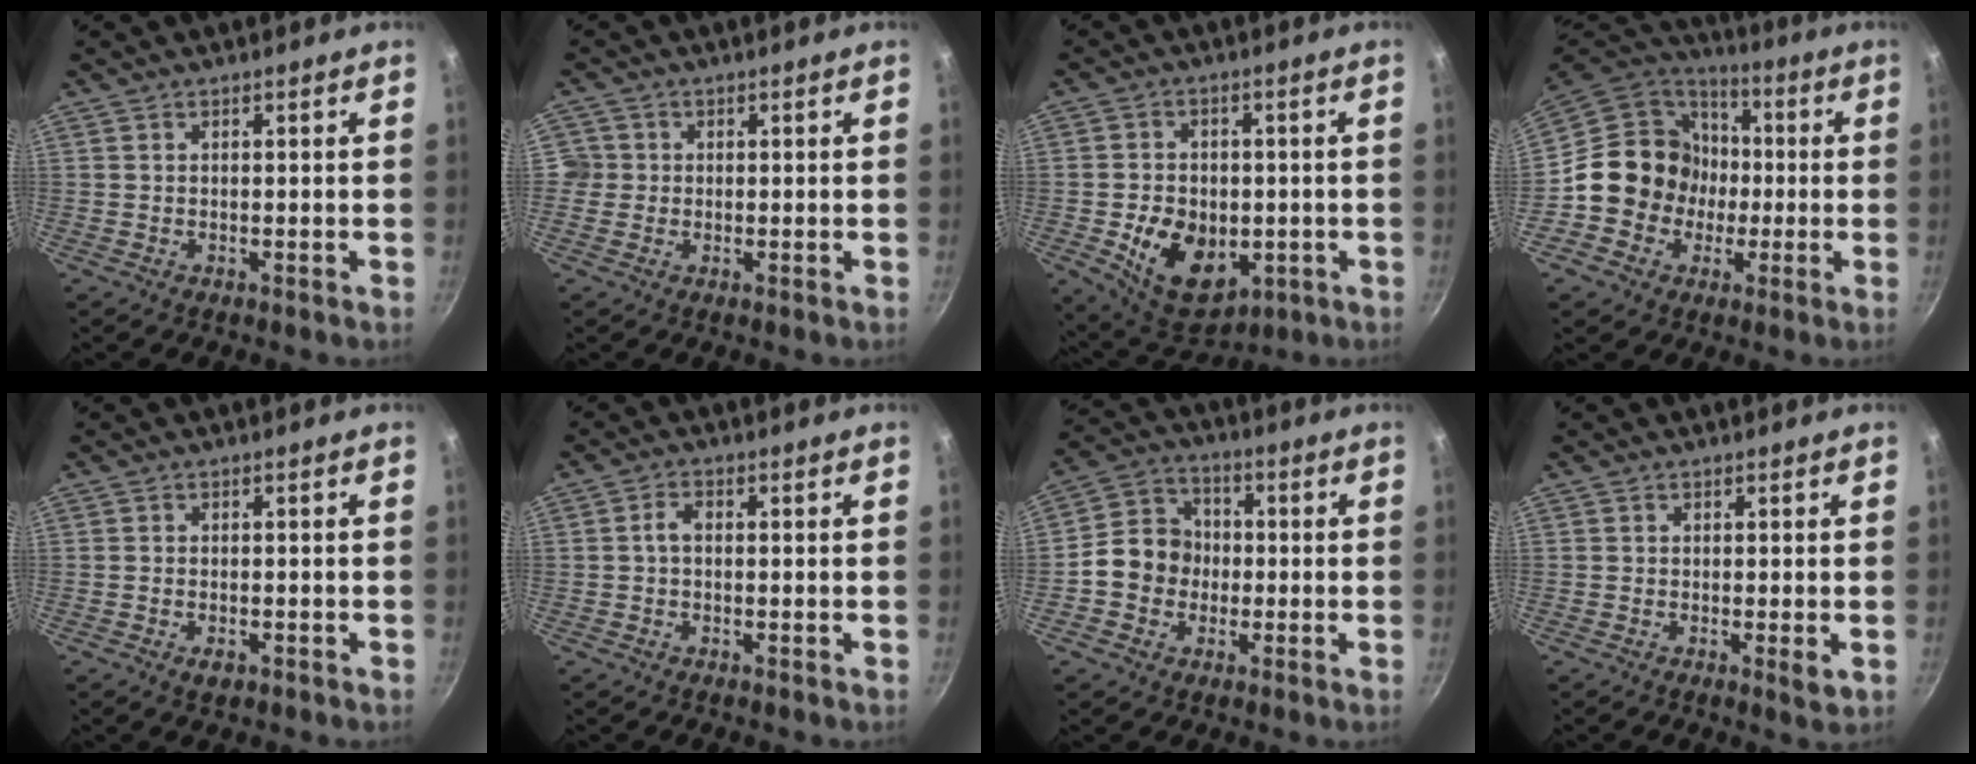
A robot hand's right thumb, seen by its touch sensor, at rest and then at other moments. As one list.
[{"total": 3.0, "force": [-0.2, 3.0, 0.4], "torque": [0.014, 0.009, -0.009]}, {"total": 14.3, "force": [-3.2, 10.2, 9.5], "torque": [-0.124, -0.001, -0.033]}, {"total": 15.8, "force": [-1.6, 14.7, 5.4], "torque": [-0.049, 0.039, -0.035]}, {"total": 2.0, "force": [-1.0, 1.1, 1.4], "torque": [-0.025, 0.005, -0.018]}, {"total": 2.3, "force": [-0.2, 1.5, 1.7], "torque": [-0.029, 0.010, -0.006]}, {"total": 9.9, "force": [-1.4, 8.7, 4.5], "torque": [-0.042, 0.026, -0.044]}, {"total": 1.9, "force": [-0.3, 0.4, 1.8], "torque": [-0.033, -0.008, -0.007]}]